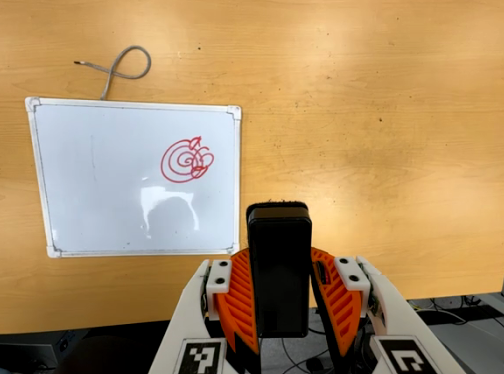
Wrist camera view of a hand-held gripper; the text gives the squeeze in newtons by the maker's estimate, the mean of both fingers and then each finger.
{"total": 7.1, "left": 5.7, "right": 8.6}